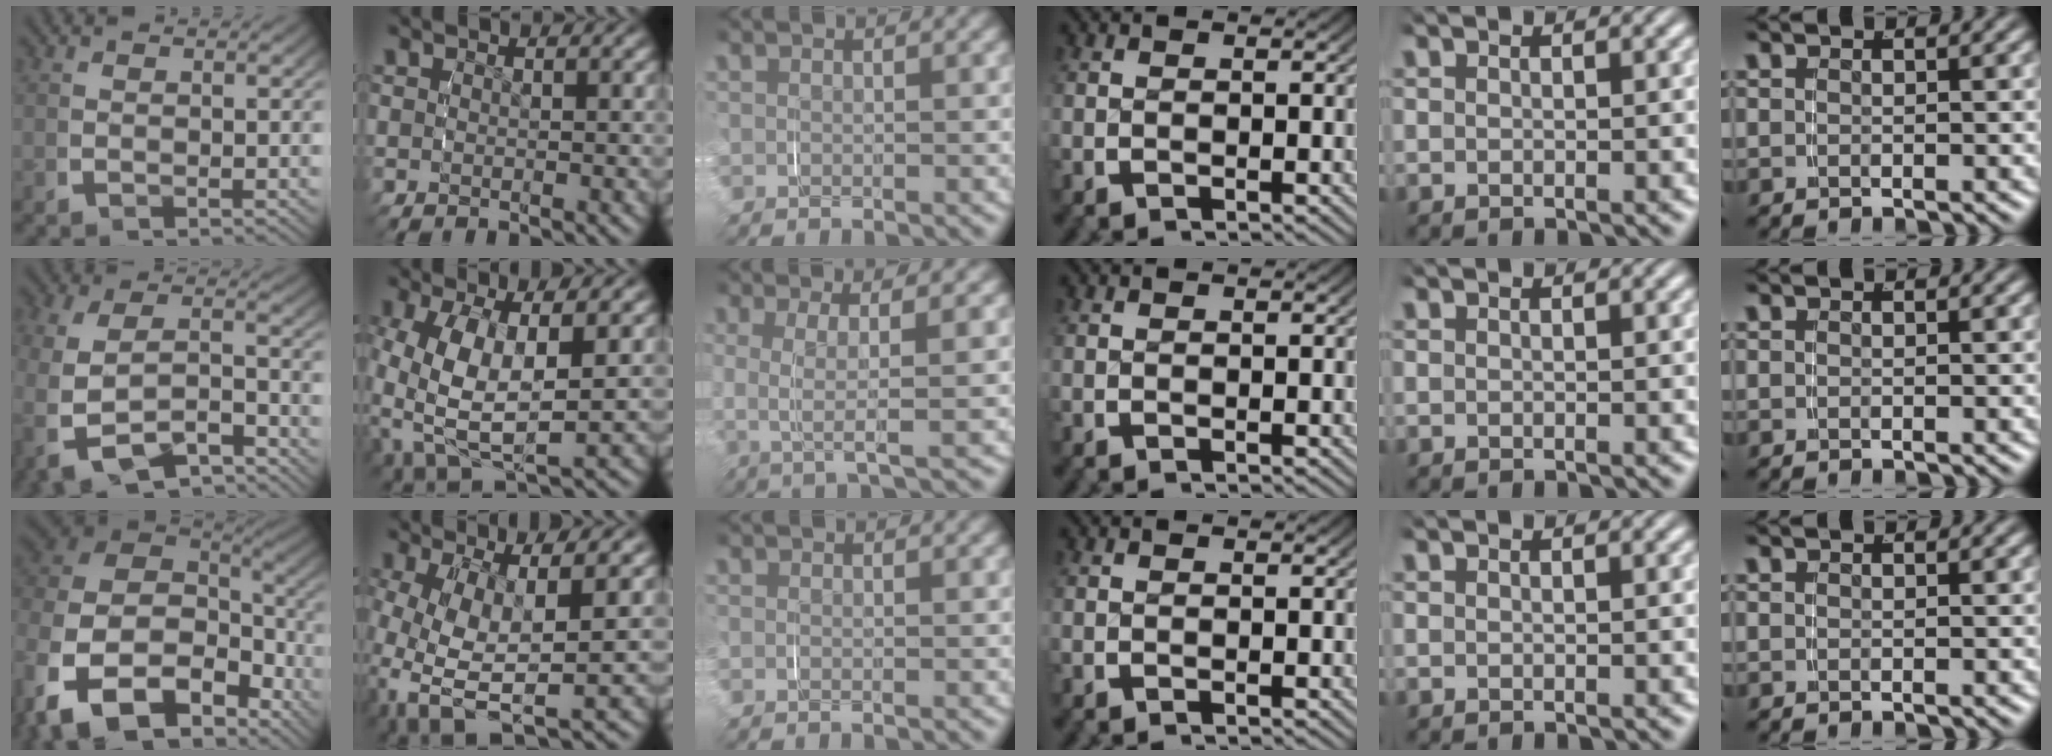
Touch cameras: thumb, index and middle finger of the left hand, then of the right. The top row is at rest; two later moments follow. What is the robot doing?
{"motion": "grasp_and_lifting", "object": "jacket"}